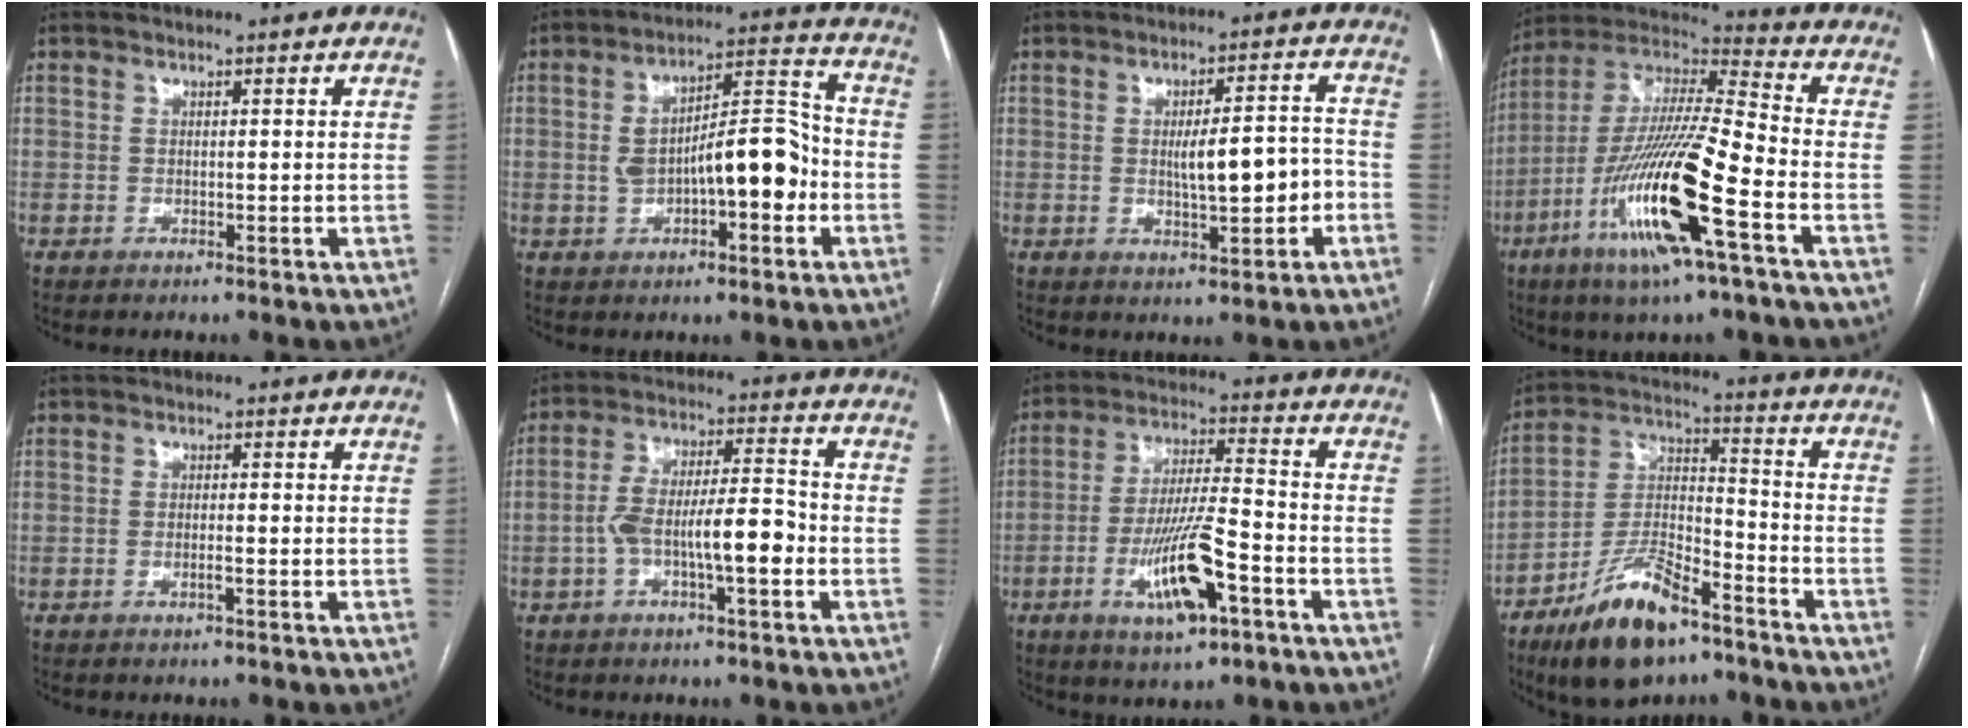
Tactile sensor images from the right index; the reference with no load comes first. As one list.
[{"total": 12.3, "force": [-1.9, 3.8, 11.5], "torque": [-0.189, 0.035, -0.024]}, {"total": 7.5, "force": [-1.4, 1.6, 7.2], "torque": [-0.112, 0.015, -0.013]}, {"total": 20.0, "force": [-8.1, 1.3, 18.3], "torque": [-0.386, -0.027, -0.155]}, {"total": 1.1, "force": [-0.5, -0.1, 1.0], "torque": [-0.021, 0.000, -0.009]}, {"total": 9.8, "force": [-2.8, 1.9, 9.2], "torque": [-0.168, 0.023, -0.049]}, {"total": 12.0, "force": [-5.1, 2.2, 10.7], "torque": [-0.204, -0.006, -0.086]}, {"total": 14.4, "force": [-9.7, 4.4, 9.7], "torque": [-0.194, -0.004, -0.174]}]